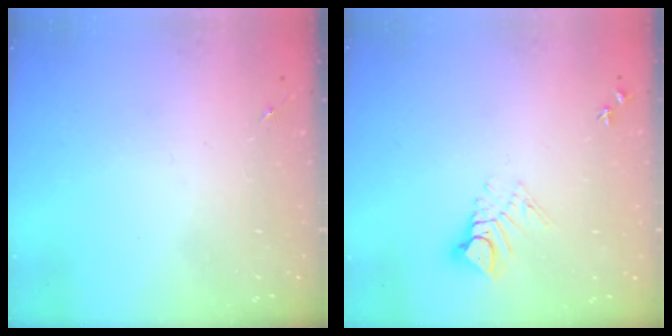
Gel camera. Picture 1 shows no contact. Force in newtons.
{"total": 7.4, "press": 7.3, "slide": 0.9}